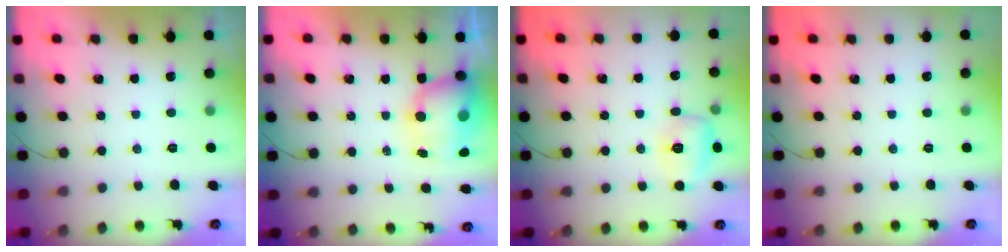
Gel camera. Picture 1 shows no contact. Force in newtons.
{"total": 10.0, "press": 9.7, "slide": 2.7}
{"total": 7.5, "press": 7.4, "slide": 1.6}
{"total": 0.0}